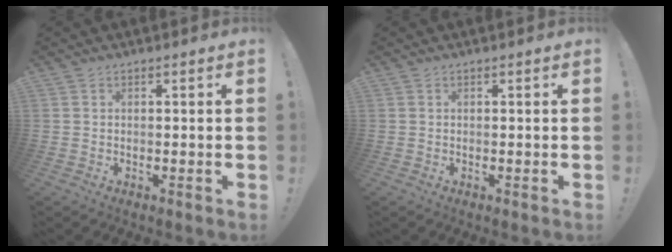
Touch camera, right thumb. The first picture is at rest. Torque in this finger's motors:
{"motor_torque": [0.00, 0.00, 0.00, 0.00, 0.01]}